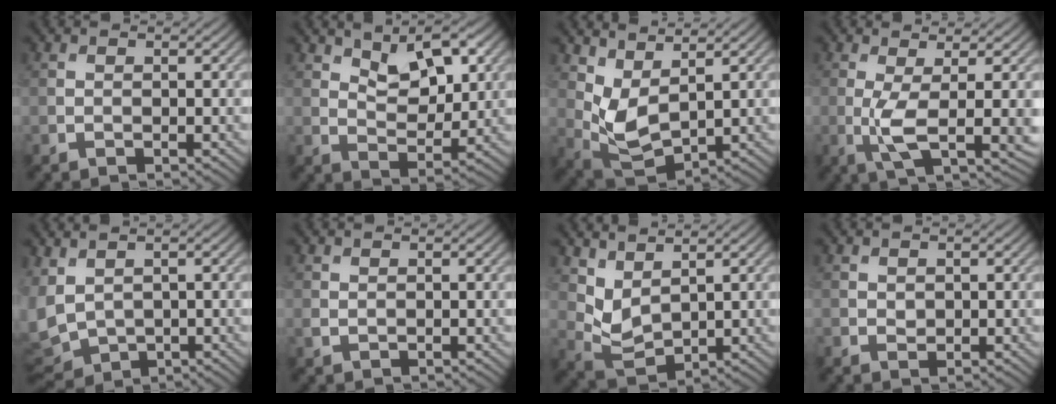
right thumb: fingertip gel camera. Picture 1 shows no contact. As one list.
[{"total": 7.7, "force": [4.1, 3.8, 5.3], "torque": [-0.087, -0.005, 0.070]}, {"total": 5.9, "force": [2.9, 2.8, 4.3], "torque": [-0.112, -0.008, 0.063]}, {"total": 5.7, "force": [-0.1, 1.3, 5.6], "torque": [-0.116, -0.005, 0.000]}, {"total": 6.1, "force": [0.1, 4.3, 4.4], "torque": [-0.145, -0.015, 0.007]}, {"total": 0.6, "force": [0.3, 0.4, 0.3], "torque": [-0.012, -0.002, 0.010]}, {"total": 4.4, "force": [2.6, 2.2, 2.7], "torque": [-0.074, -0.010, 0.062]}, {"total": 0.8, "force": [0.3, 0.7, 0.4], "torque": [-0.011, -0.005, 0.009]}]